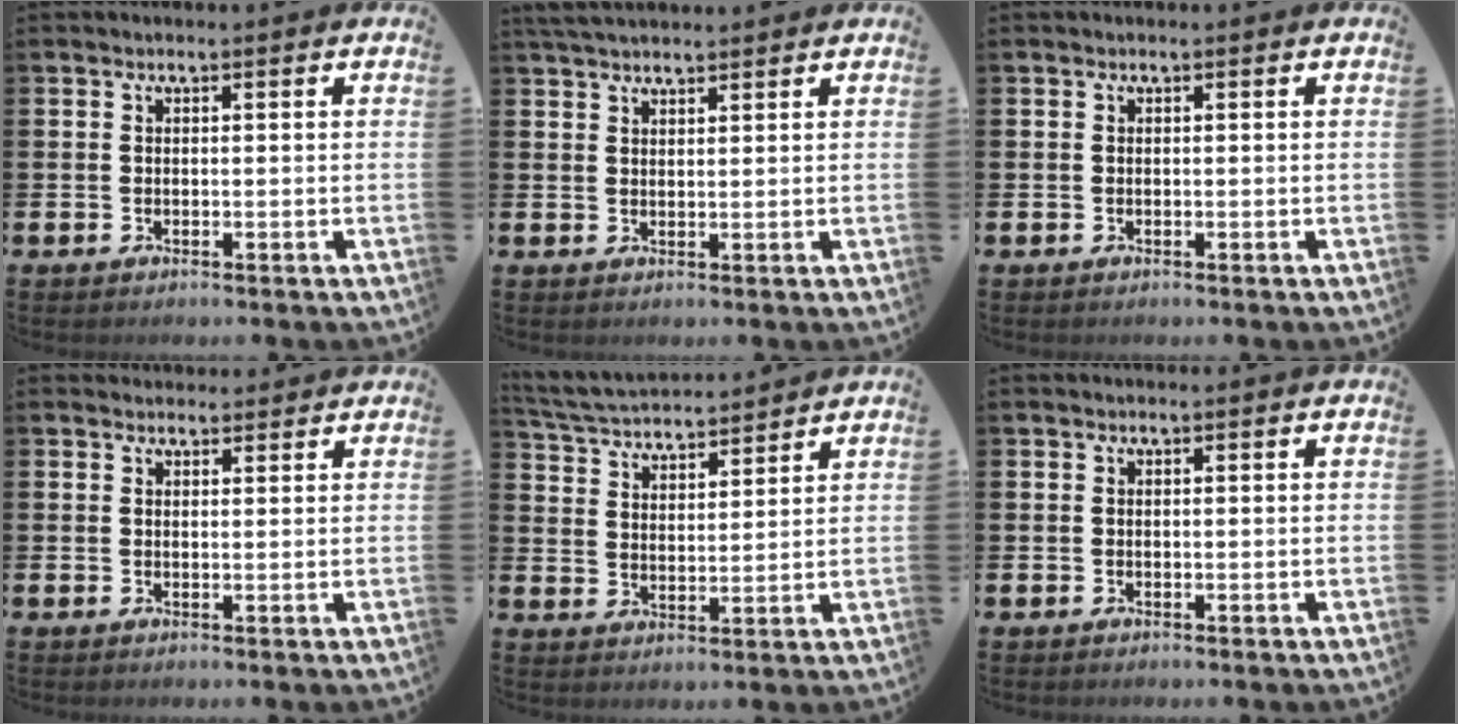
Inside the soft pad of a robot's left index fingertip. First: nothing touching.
{"total": 3.1, "force": [2.9, 0.7, 0.9], "torque": [-0.018, -0.008, 0.053]}
{"total": 0.0}
{"total": 1.8, "force": [1.7, 0.6, -0.1], "torque": [0.012, -0.006, 0.028]}
{"total": 4.7, "force": [4.7, 0.7, 0.3], "torque": [-0.026, -0.035, 0.080]}
{"total": 0.0}